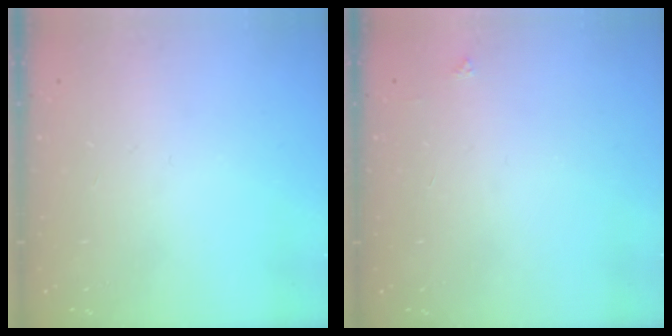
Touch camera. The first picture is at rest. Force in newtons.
{"total": 2.1, "press": 2.1, "slide": 0.3}